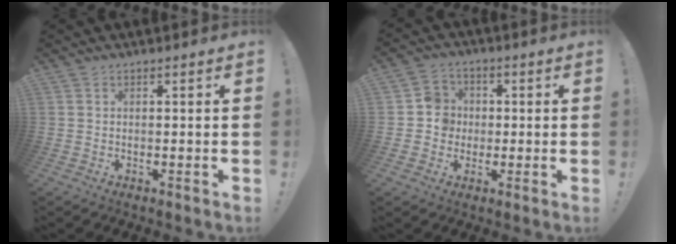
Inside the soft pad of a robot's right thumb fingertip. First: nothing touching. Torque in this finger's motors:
{"motor_torque": [0.30, 0.51, 0.24, -0.29, 0.00]}